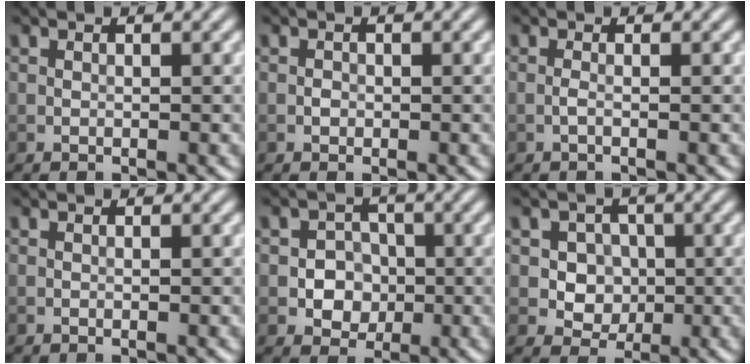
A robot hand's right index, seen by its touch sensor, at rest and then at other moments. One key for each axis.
{"total": 0.6, "fx": -0.1, "fy": 0.5, "fz": 0.2, "tx": 0.000, "ty": -0.002, "tz": -0.003}
{"total": 0.7, "fx": -0.3, "fy": 0.1, "fz": 0.6, "tx": -0.015, "ty": -0.001, "tz": -0.007}
{"total": 0.0}
{"total": 3.8, "fx": -0.7, "fy": 3.4, "fz": 1.7, "tx": -0.001, "ty": -0.002, "tz": -0.027}
{"total": 3.7, "fx": 0.2, "fy": 3.3, "fz": 1.8, "tx": -0.017, "ty": -0.002, "tz": -0.001}